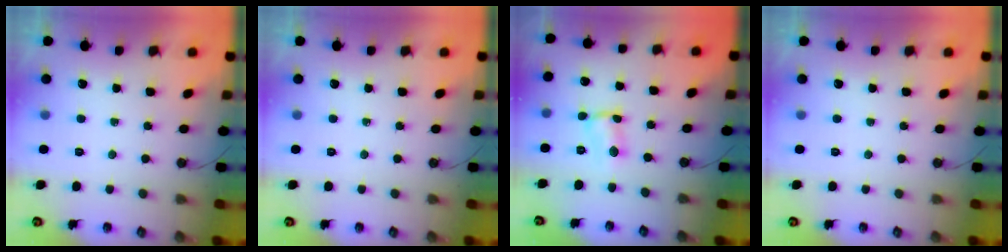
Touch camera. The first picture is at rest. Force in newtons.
{"total": 0.0}
{"total": 2.2, "press": 2.2, "slide": 0.1}
{"total": 0.0}